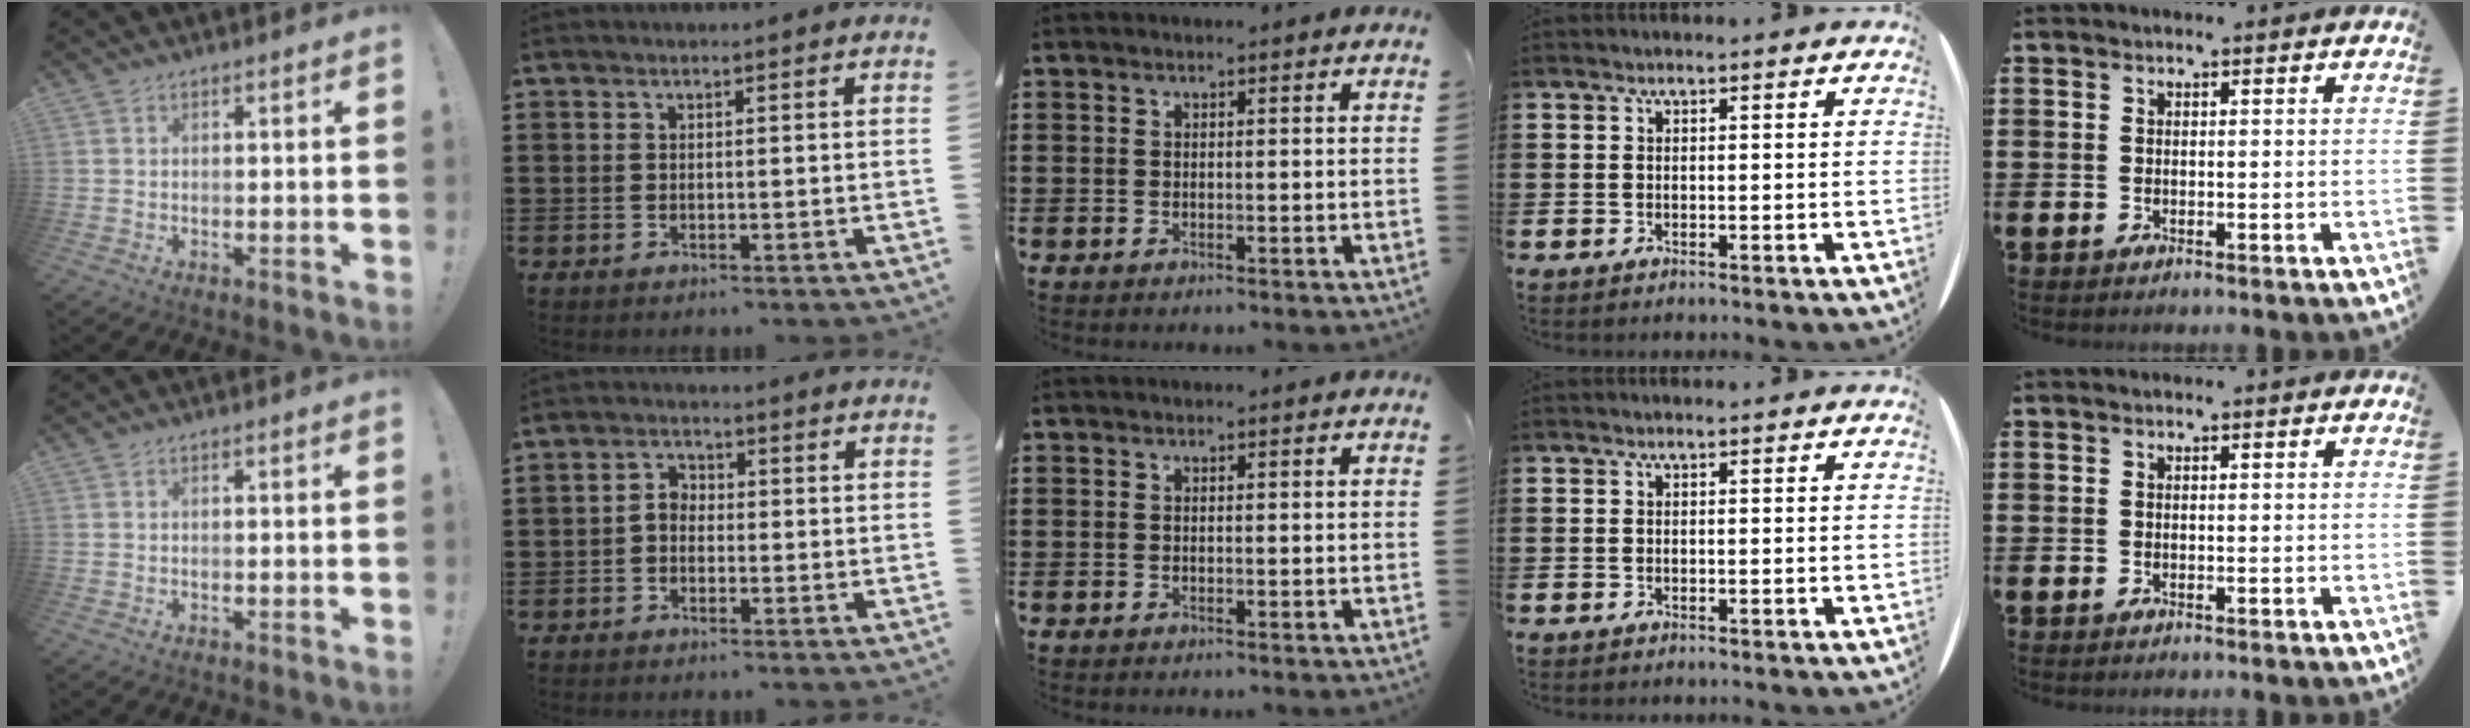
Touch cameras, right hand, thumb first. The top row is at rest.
{"index": {"total": 2.2, "force": [-0.9, 1.5, 1.3], "torque": [-0.028, 0.008, -0.021]}}